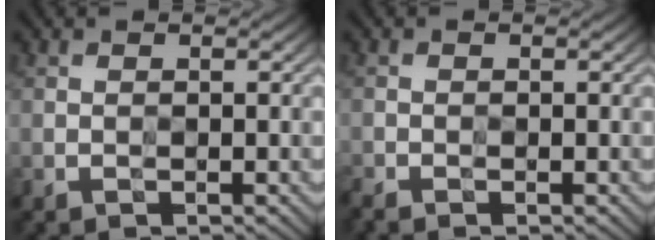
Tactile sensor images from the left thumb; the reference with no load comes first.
{"total": 1.5, "force": [-1.4, 0.1, 0.3], "torque": [-0.011, -0.004, -0.031]}